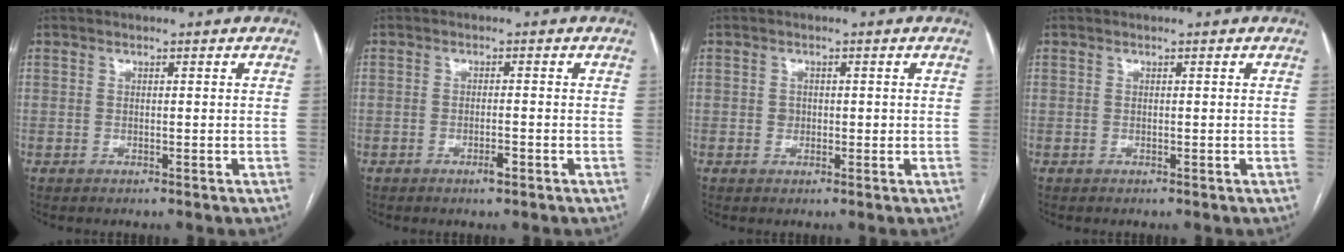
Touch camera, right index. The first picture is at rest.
{"total": 1.8, "force": [-1.0, 0.3, 1.5], "torque": [-0.025, -0.001, -0.016]}
{"total": 1.5, "force": [0.0, 1.3, 0.7], "torque": [-0.011, 0.002, 0.002]}
{"total": 0.0}